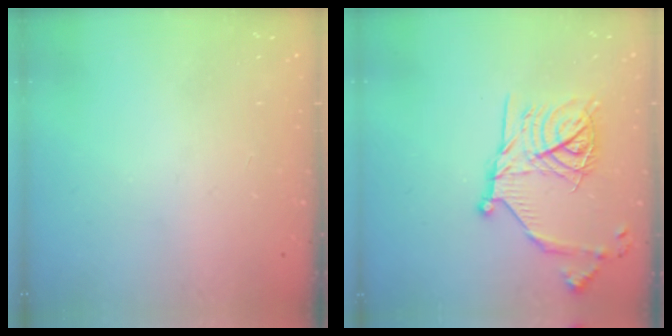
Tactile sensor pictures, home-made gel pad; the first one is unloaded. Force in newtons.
{"total": 19.4, "press": 19.3, "slide": 1.5}